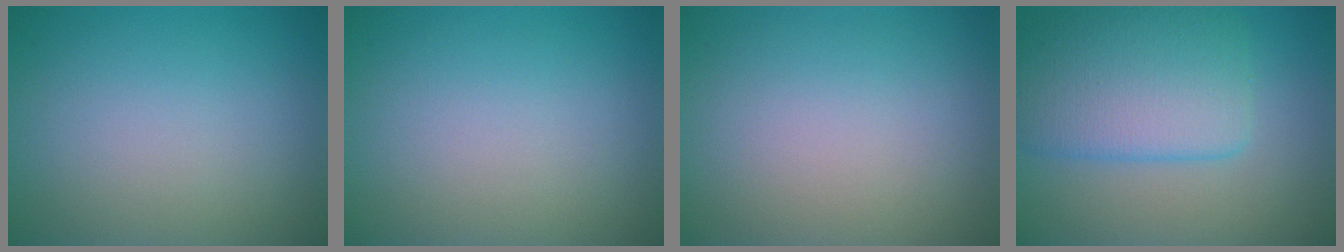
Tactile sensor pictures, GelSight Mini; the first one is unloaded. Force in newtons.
{"total": 0.0}
{"total": 0.0}
{"total": 6.5, "press": 6.5, "slide": 0.1}